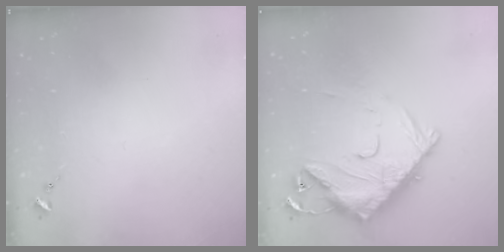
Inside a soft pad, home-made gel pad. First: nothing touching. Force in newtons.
{"total": 16.1, "press": 16.0, "slide": 1.6}